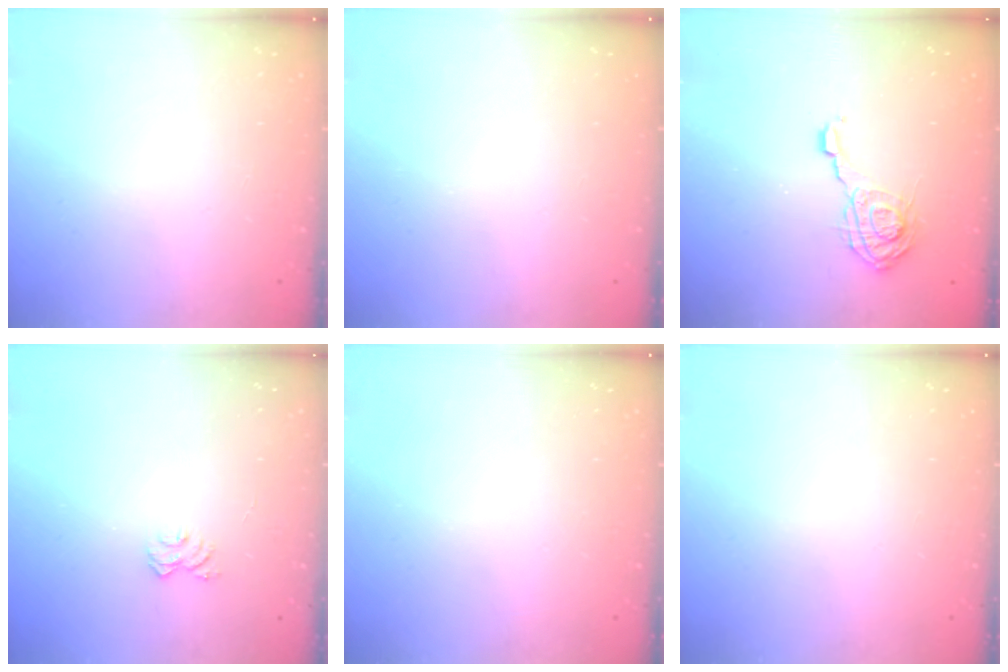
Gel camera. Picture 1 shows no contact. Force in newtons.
{"total": 0.0}
{"total": 9.9, "press": 9.9, "slide": 0.5}
{"total": 7.1, "press": 7.0, "slide": 0.6}
{"total": 0.0}
{"total": 0.0}